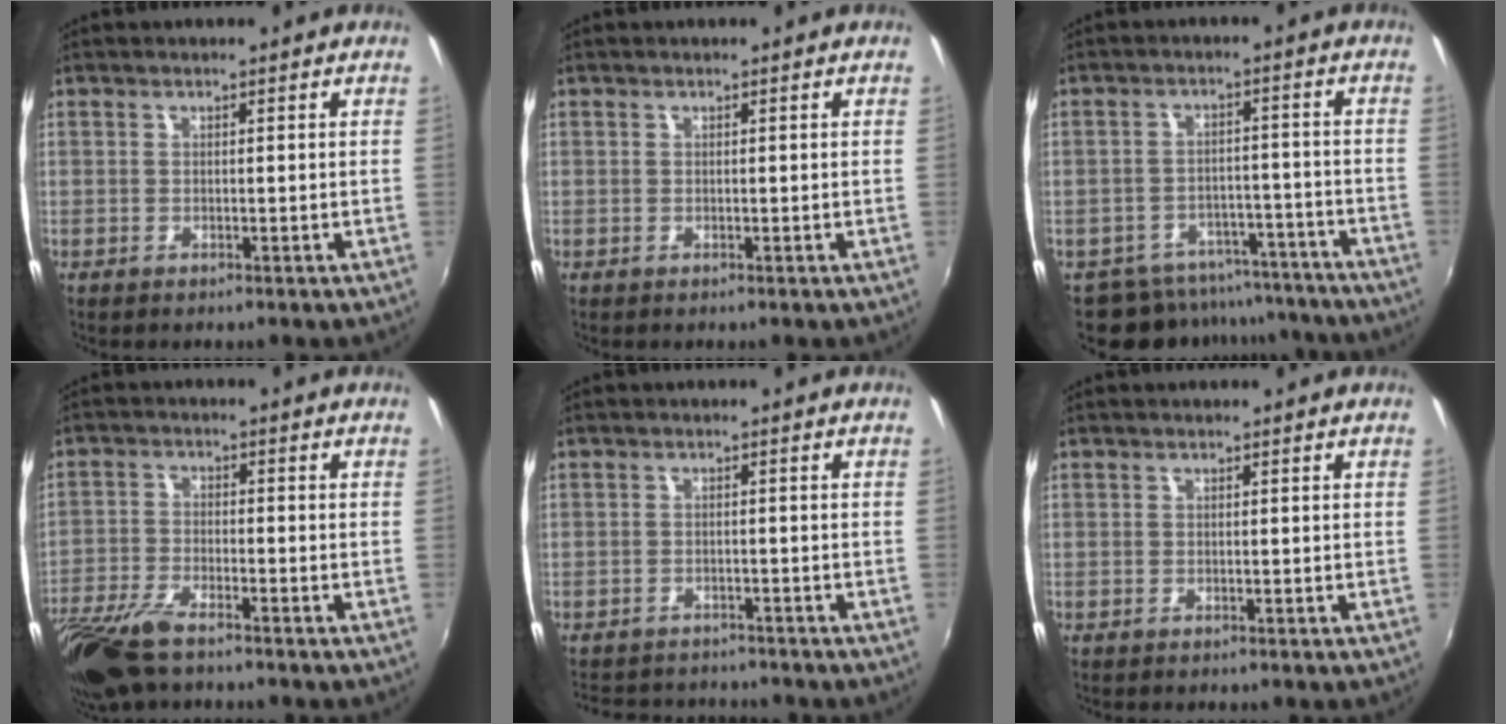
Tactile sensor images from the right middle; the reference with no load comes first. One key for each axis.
{"total": 0.0}
{"total": 14.4, "fx": -12.7, "fy": 6.1, "fz": 2.9, "tx": -0.063, "ty": 0.029, "tz": -0.161}
{"total": 11.6, "fx": -8.9, "fy": 3.1, "fz": 6.7, "tx": -0.161, "ty": -0.036, "tz": -0.174}
{"total": 8.4, "fx": -7.7, "fy": 2.7, "fz": 2.1, "tx": -0.058, "ty": 0.000, "tz": -0.114}
{"total": 0.0}